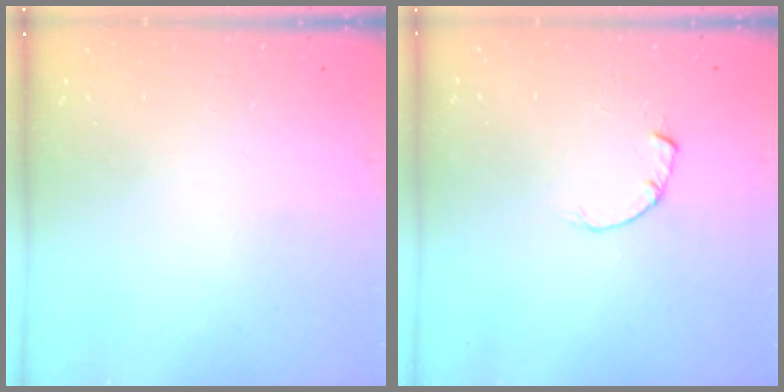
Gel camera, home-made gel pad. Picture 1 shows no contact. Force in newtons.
{"total": 1.8, "press": 1.7, "slide": 0.3}